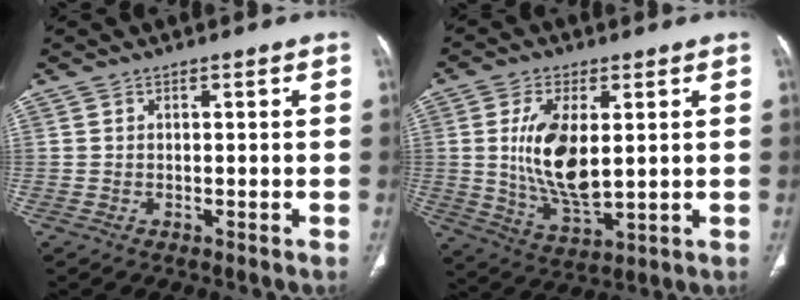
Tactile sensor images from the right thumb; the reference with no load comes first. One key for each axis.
{"total": 12.8, "fx": 1.6, "fy": 6.0, "fz": 11.1, "tx": -0.211, "ty": -0.021, "tz": 0.040}